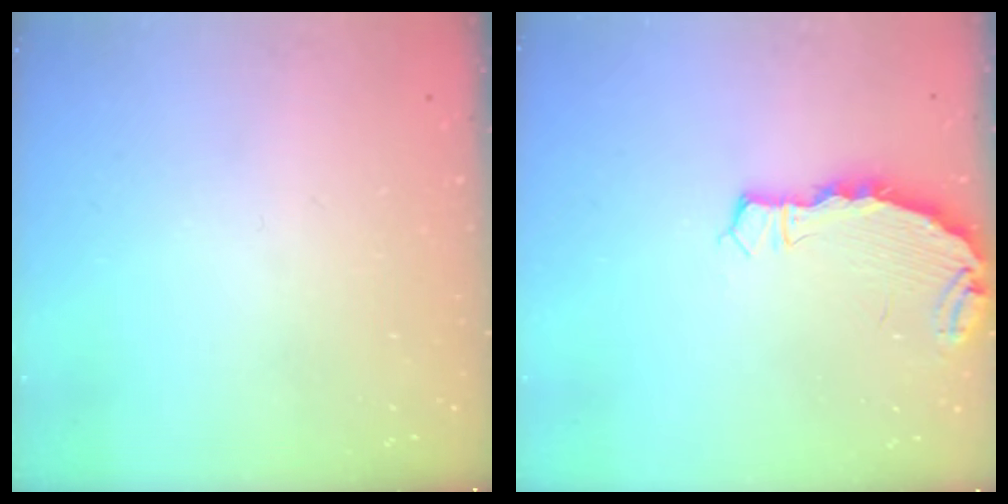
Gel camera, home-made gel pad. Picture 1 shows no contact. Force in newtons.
{"total": 4.0, "press": 4.0, "slide": 0.2}